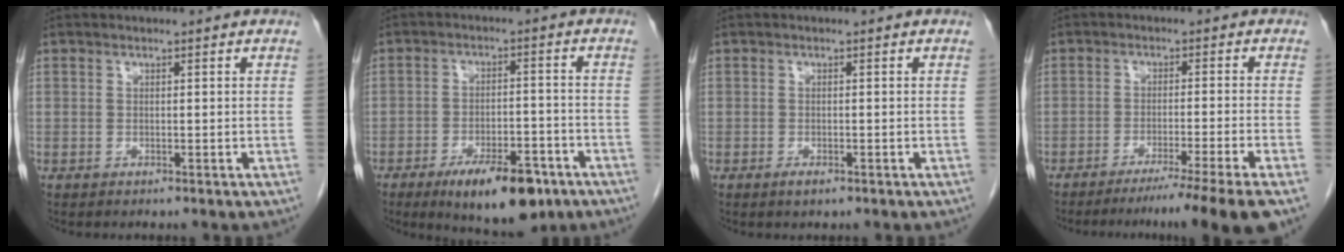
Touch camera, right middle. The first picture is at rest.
{"total": 11.7, "force": [-7.3, 3.9, 8.3], "torque": [-0.120, -0.008, -0.108]}
{"total": 1.3, "force": [-0.8, 0.4, 1.0], "torque": [-0.018, -0.002, -0.010]}
{"total": 10.9, "force": [-8.5, -2.6, 6.2], "torque": [-0.068, -0.028, -0.126]}